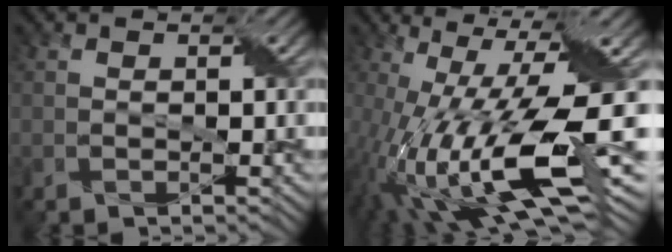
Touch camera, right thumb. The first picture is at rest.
{"total": 18.6, "force": [-3.0, 5.5, 17.6], "torque": [-0.331, -0.003, -0.056]}